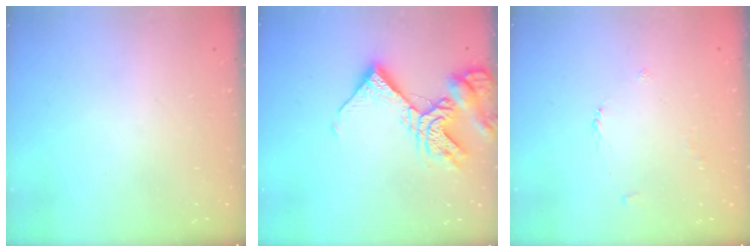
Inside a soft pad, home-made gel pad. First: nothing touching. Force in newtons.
{"total": 13.5, "press": 13.4, "slide": 1.5}
{"total": 2.6, "press": 2.6, "slide": 0.4}